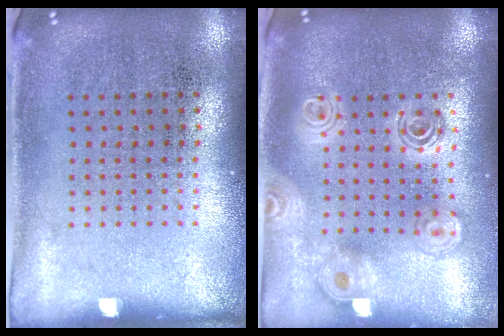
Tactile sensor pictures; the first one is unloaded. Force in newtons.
{"total": 2.0, "press": 1.7, "slide": 1.1}